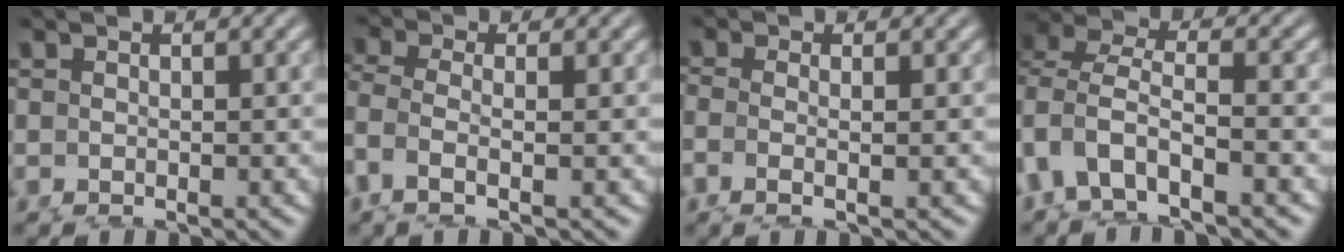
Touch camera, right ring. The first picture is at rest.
{"total": 3.6, "force": [0.6, 2.4, 2.5], "torque": [-0.091, -0.024, 0.027]}
{"total": 2.8, "force": [-0.2, 1.7, 2.2], "torque": [-0.076, -0.019, 0.007]}
{"total": 6.0, "force": [-0.7, 4.8, 3.6], "torque": [-0.102, -0.021, -0.006]}